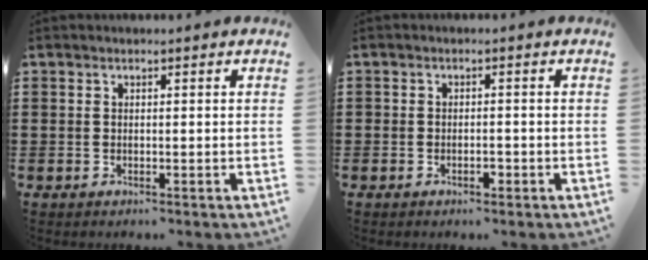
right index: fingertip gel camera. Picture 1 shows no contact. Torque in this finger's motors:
{"motor_torque": [-0.30, 0.07, 0.07, 0.00]}